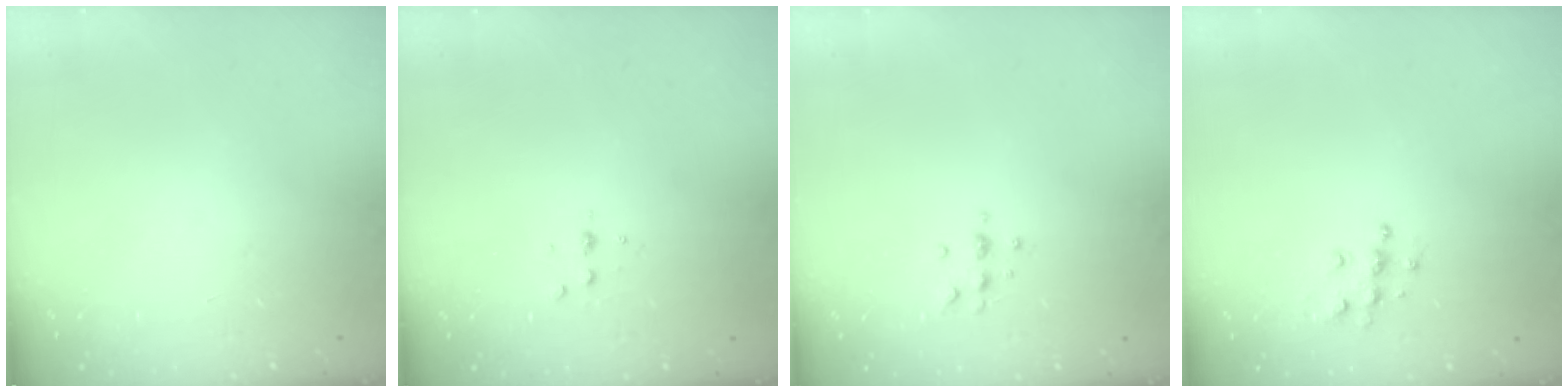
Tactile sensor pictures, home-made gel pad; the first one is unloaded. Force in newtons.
{"total": 3.5, "press": 3.5, "slide": 0.5}
{"total": 4.0, "press": 3.8, "slide": 1.2}
{"total": 6.3, "press": 6.3, "slide": 0.3}